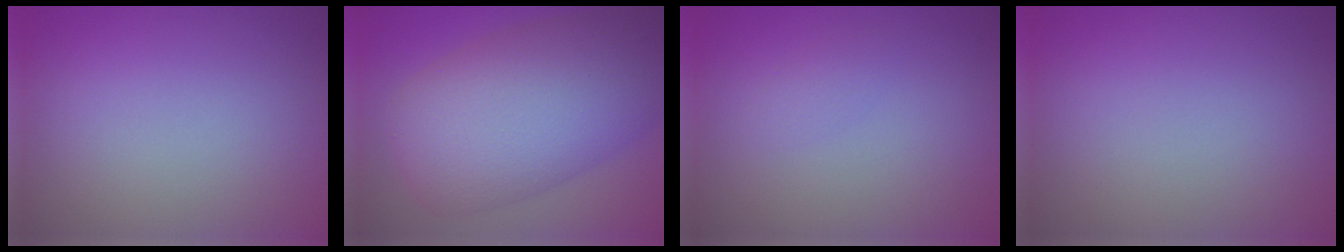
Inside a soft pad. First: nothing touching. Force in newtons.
{"total": 11.7, "press": 11.7, "slide": 0.3}
{"total": 0.8, "press": 0.8, "slide": 0.0}
{"total": 0.0}